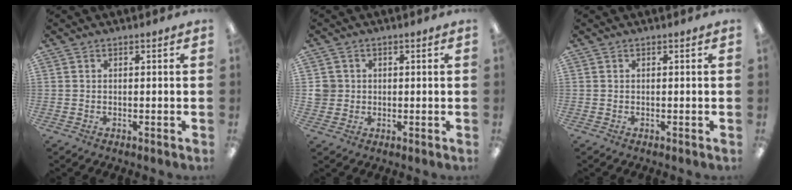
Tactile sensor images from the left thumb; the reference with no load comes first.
{"total": 3.5, "force": [0.5, 3.5, 0.4], "torque": [-0.008, 0.006, 0.006]}
{"total": 0.0}